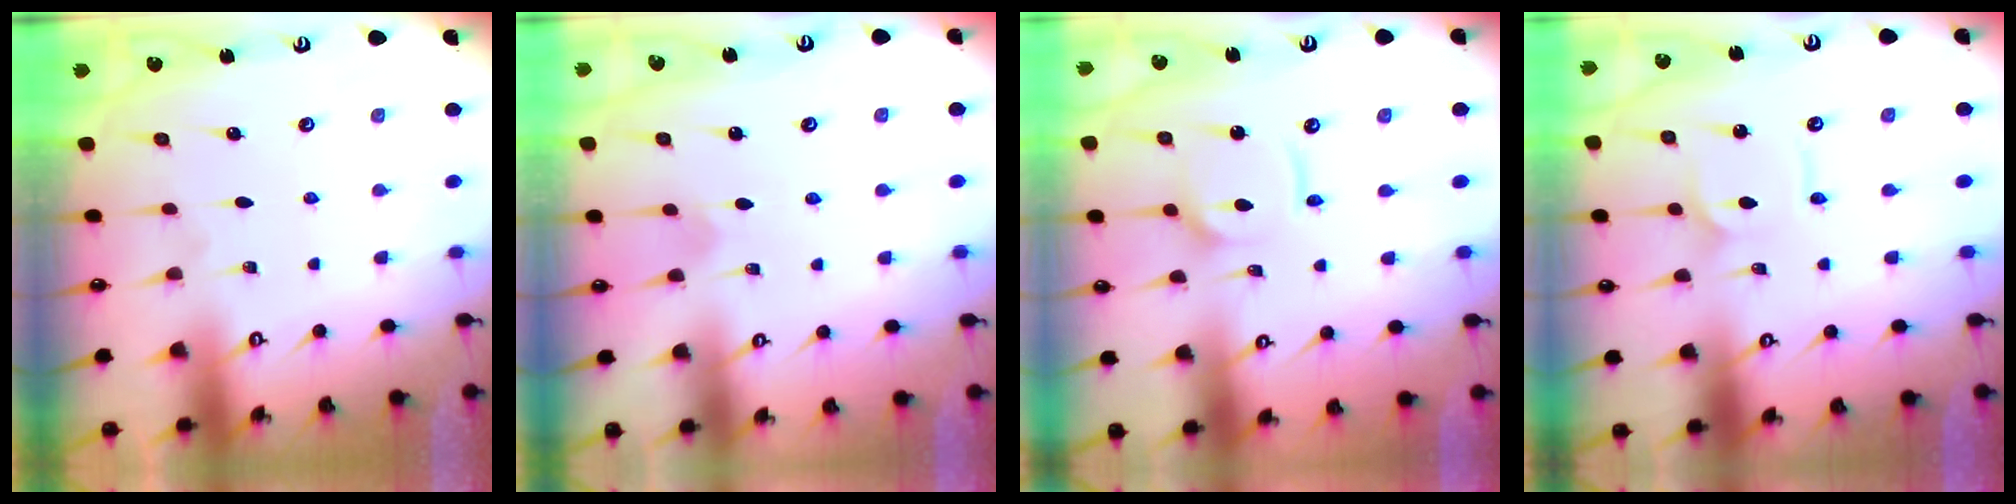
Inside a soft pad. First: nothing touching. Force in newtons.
{"total": 2.0, "press": 2.0, "slide": 0.1}
{"total": 7.5, "press": 7.4, "slide": 0.8}
{"total": 1.6, "press": 1.6, "slide": 0.0}